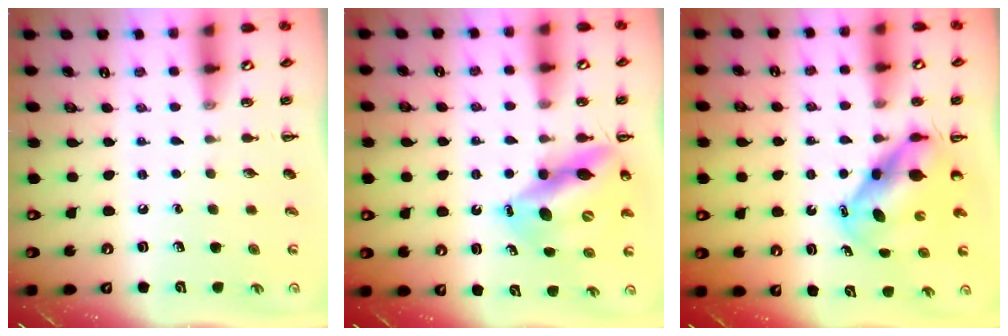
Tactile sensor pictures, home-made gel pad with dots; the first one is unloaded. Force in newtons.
{"total": 13.5, "press": 12.9, "slide": 4.1}
{"total": 6.4, "press": 6.2, "slide": 1.6}